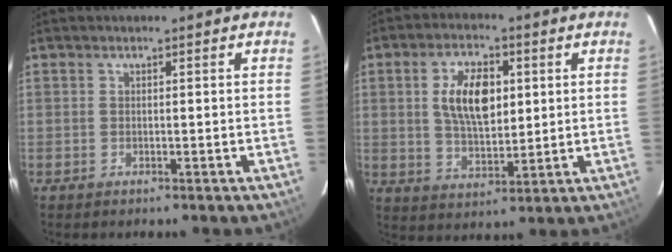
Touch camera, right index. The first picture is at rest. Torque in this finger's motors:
{"motor_torque": [0.43, -0.02, 0.27, 0.11]}